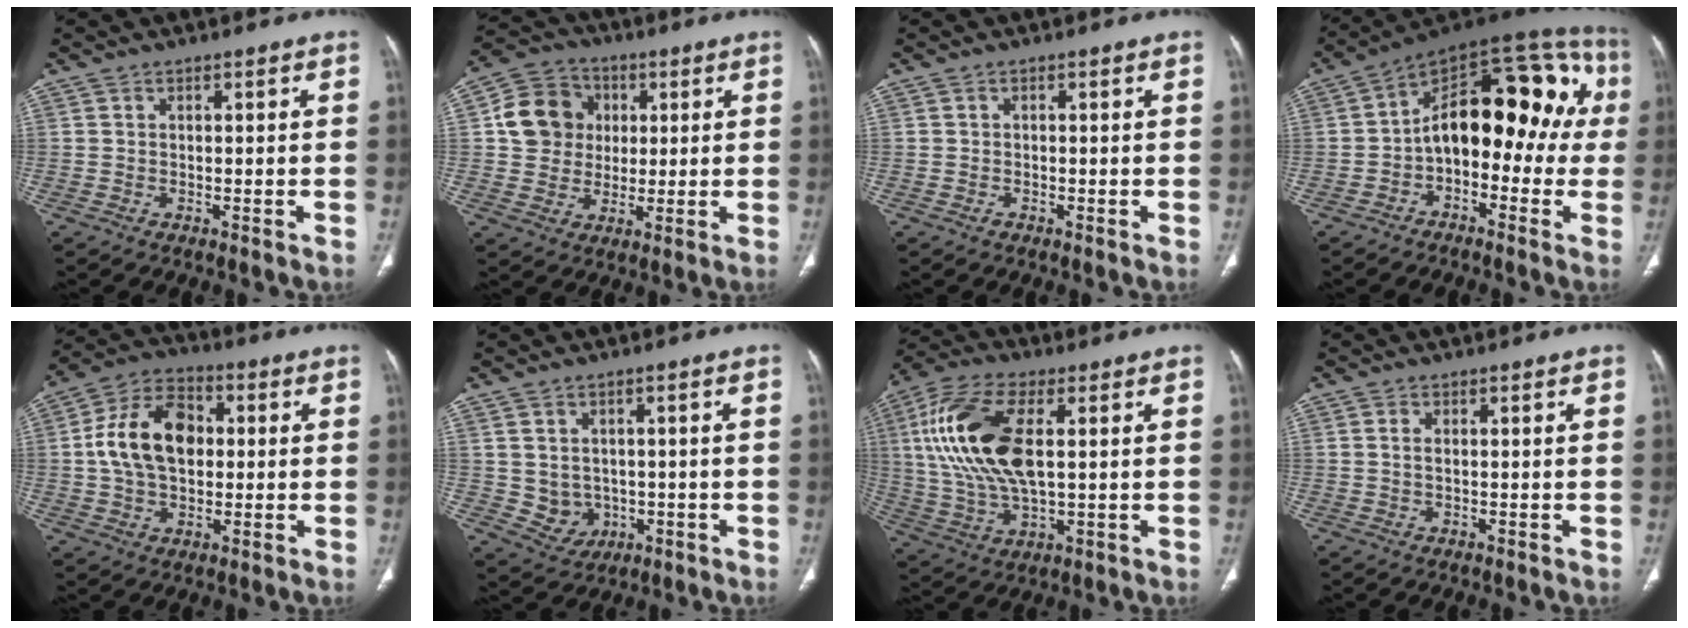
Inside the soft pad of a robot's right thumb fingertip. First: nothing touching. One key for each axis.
{"total": 11.7, "fx": 2.1, "fy": 10.5, "fz": 4.8, "tx": -0.064, "ty": 0.008, "tz": 0.032}
{"total": 0.6, "fx": -0.4, "fy": 0.5, "fz": 0.2, "tx": -0.003, "ty": 0.001, "tz": -0.008}
{"total": 22.0, "fx": -0.1, "fy": 12.2, "fz": 18.3, "tx": -0.212, "ty": 0.063, "tz": -0.017}
{"total": 14.4, "fx": 1.3, "fy": 9.6, "fz": 10.7, "tx": -0.177, "ty": 0.021, "tz": 0.015}
{"total": 5.4, "fx": -0.2, "fy": 4.8, "fz": 2.4, "tx": -0.018, "ty": -0.001, "tz": 0.015}
{"total": 18.7, "fx": 3.4, "fy": 8.7, "fz": 16.2, "tx": -0.345, "ty": 0.001, "tz": 0.066}
{"total": 1.0, "fx": 0.2, "fy": 0.4, "fz": 0.9, "tx": -0.026, "ty": 0.001, "tz": 0.006}